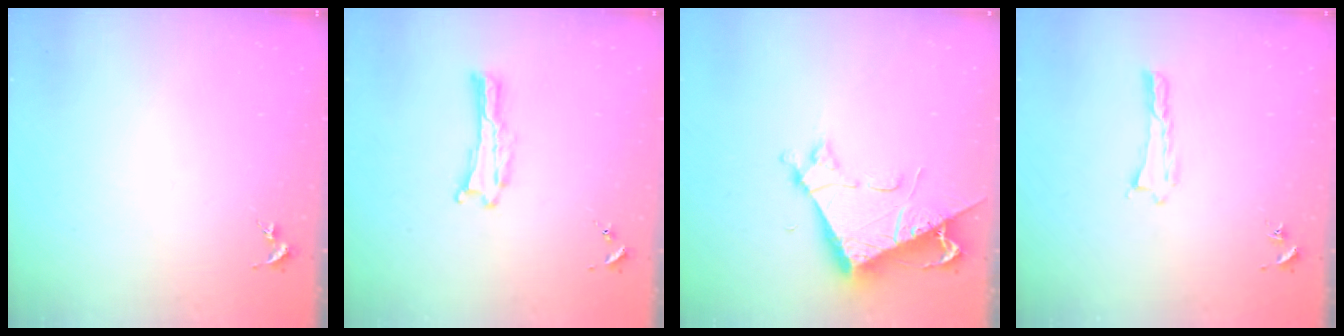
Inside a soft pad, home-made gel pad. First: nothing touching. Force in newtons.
{"total": 0.0}
{"total": 7.8, "press": 7.8, "slide": 0.7}
{"total": 0.0}